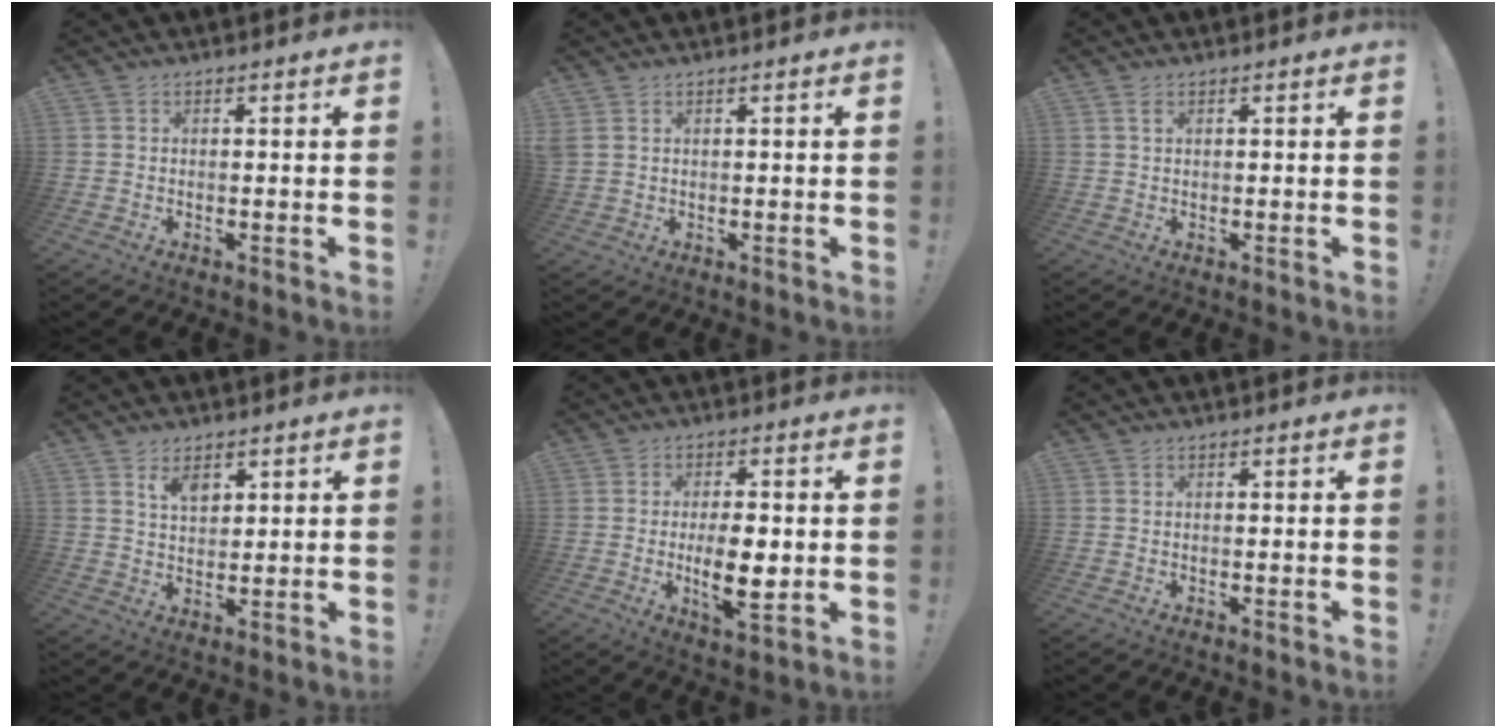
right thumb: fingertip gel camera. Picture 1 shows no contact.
{"total": 1.8, "force": [0.9, 1.1, 1.2], "torque": [-0.026, 0.003, 0.018]}
{"total": 1.8, "force": [0.8, 0.8, 1.4], "torque": [-0.024, 0.001, 0.015]}
{"total": 5.2, "force": [3.2, 2.8, 3.0], "torque": [-0.052, -0.016, 0.057]}
{"total": 10.6, "force": [-1.2, 4.1, 9.8], "torque": [-0.164, -0.010, -0.024]}
{"total": 0.0}